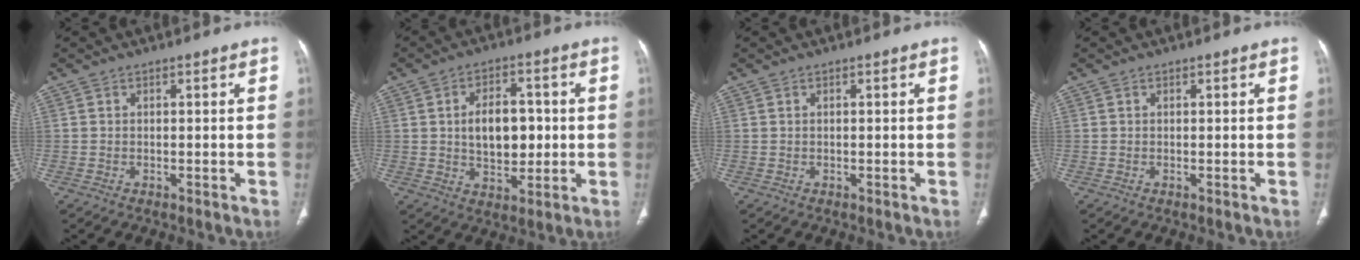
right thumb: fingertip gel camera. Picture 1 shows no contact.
{"total": 9.8, "force": [0.4, 6.1, 7.6], "torque": [-0.094, 0.005, 0.011]}
{"total": 0.0}
{"total": 0.0}